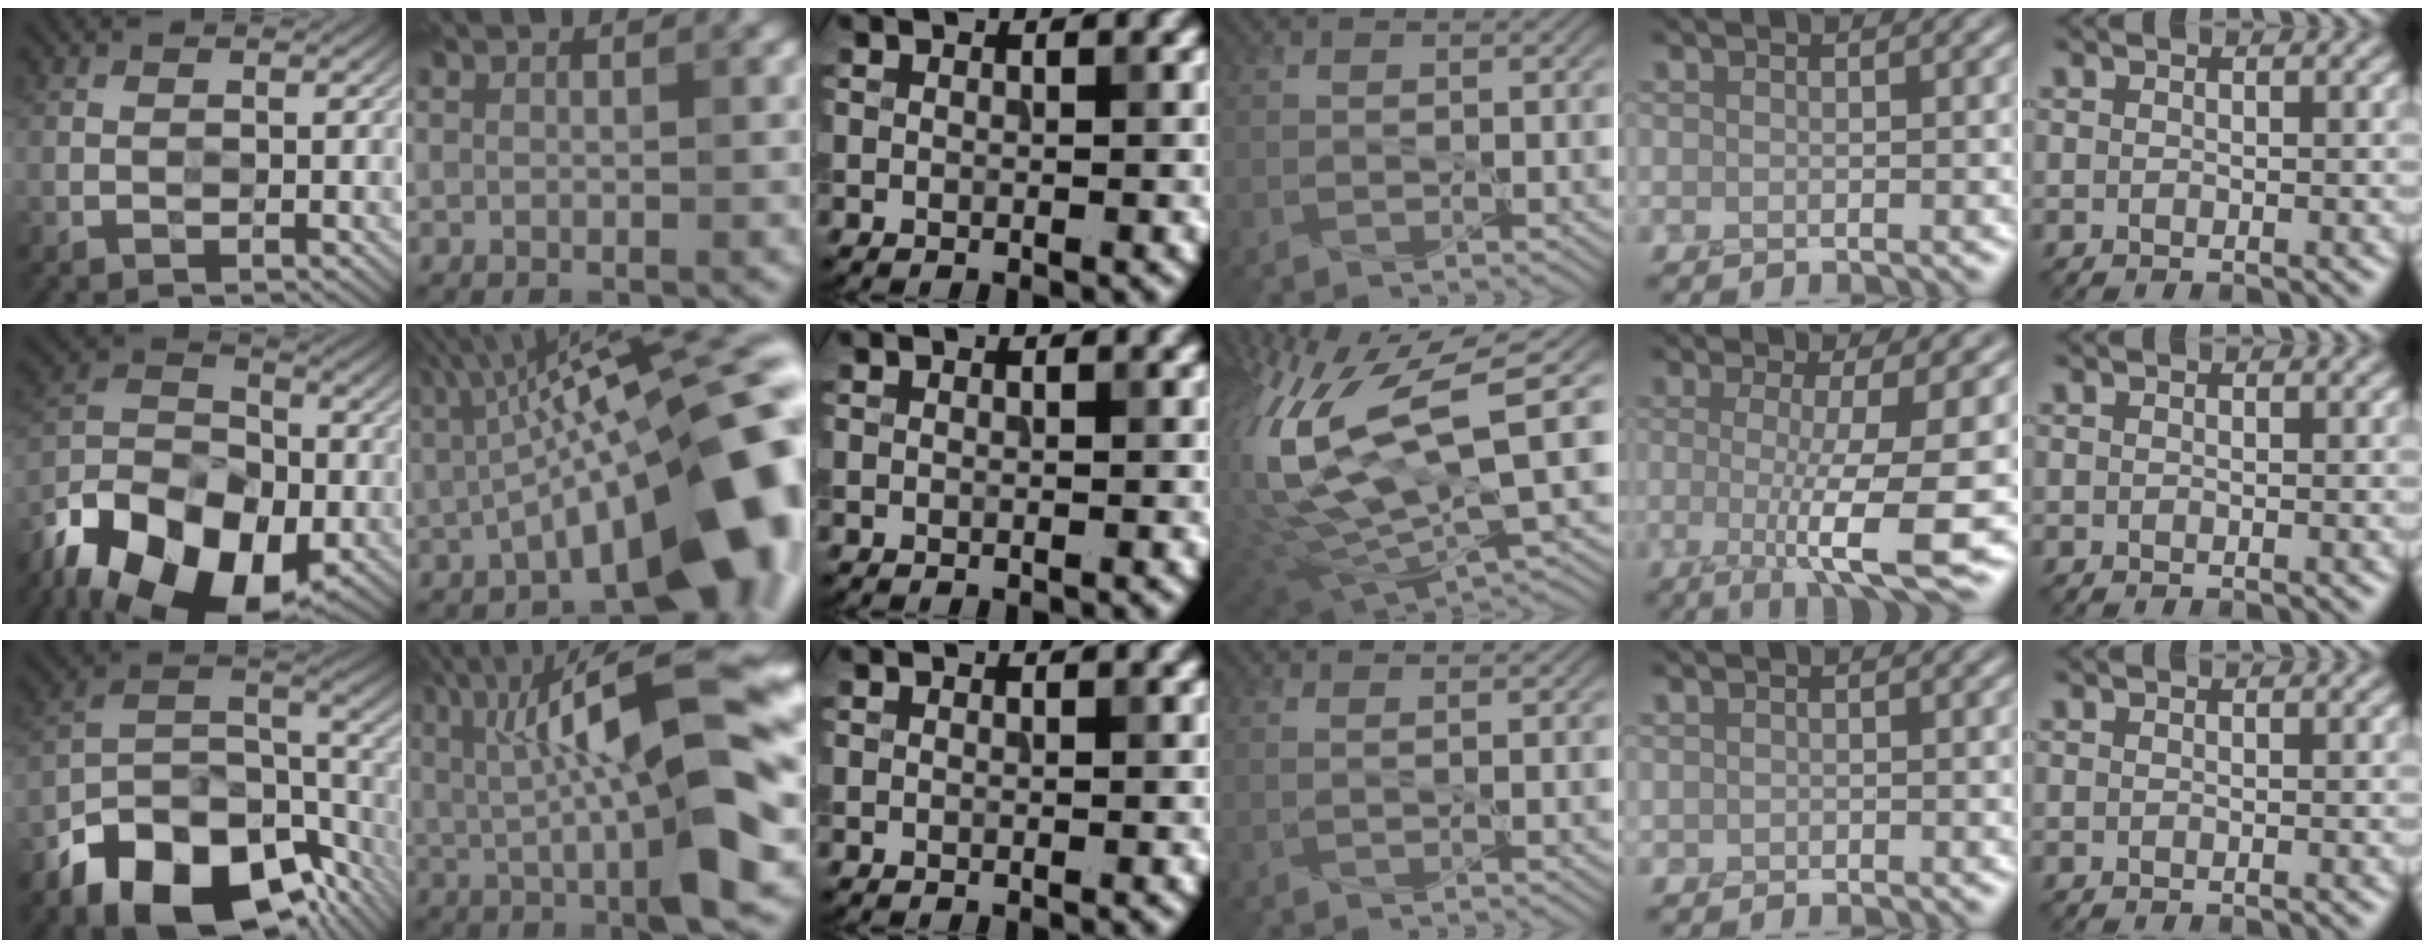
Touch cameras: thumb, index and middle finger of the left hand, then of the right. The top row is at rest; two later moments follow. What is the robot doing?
{"motion": "peel", "object": "tape"}